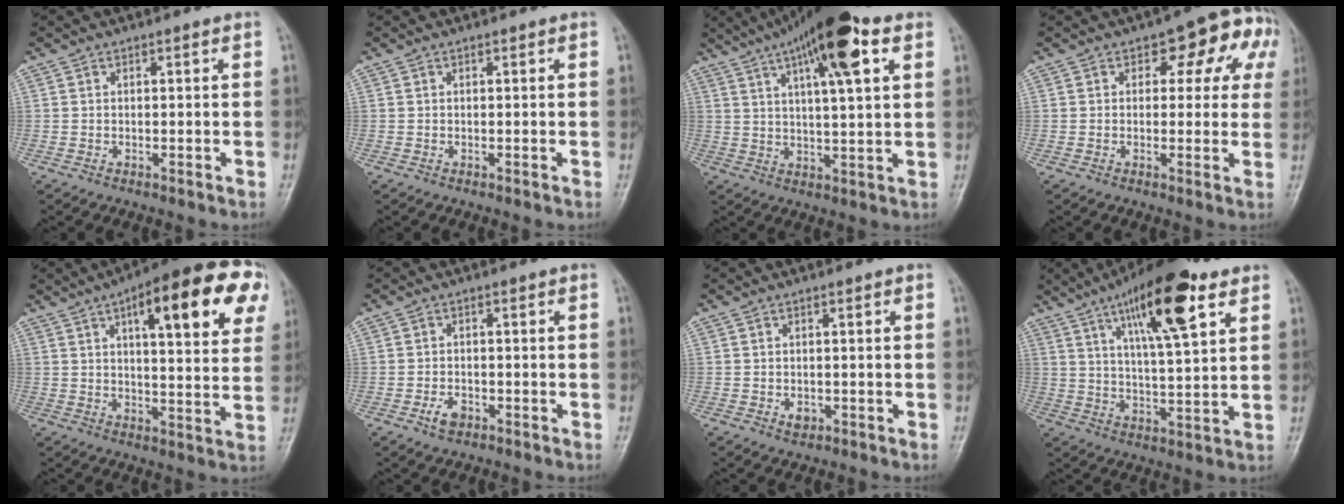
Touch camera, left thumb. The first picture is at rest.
{"total": 0.0}
{"total": 16.4, "force": [8.1, 4.1, 13.6], "torque": [-0.206, -0.005, 0.128]}
{"total": 9.8, "force": [3.4, 6.1, 6.9], "torque": [-0.024, 0.010, 0.031]}
{"total": 20.3, "force": [8.4, 6.5, 17.3], "torque": [-0.205, 0.003, 0.107]}
{"total": 2.6, "force": [-1.5, 1.6, 1.4], "torque": [-0.025, 0.005, -0.024]}
{"total": 1.5, "force": [-0.6, 1.2, 0.7], "torque": [-0.005, 0.001, -0.004]}
{"total": 17.0, "force": [8.9, 4.5, 13.8], "torque": [-0.204, -0.028, 0.145]}